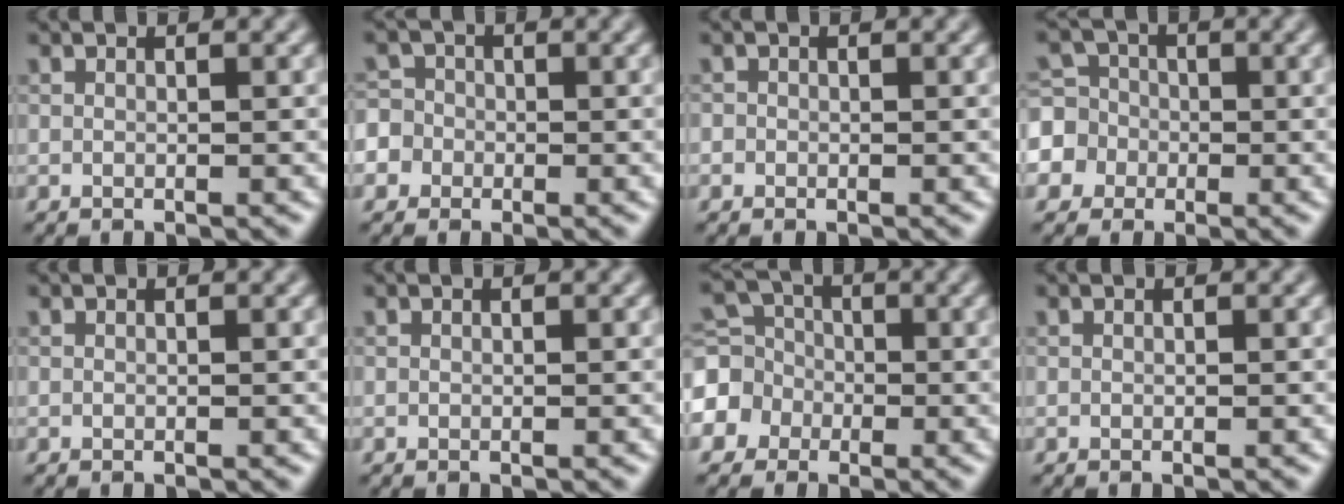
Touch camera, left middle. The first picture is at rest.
{"total": 6.5, "force": [-2.4, 5.8, 1.5], "torque": [-0.036, 0.008, -0.077]}
{"total": 0.5, "force": [-0.1, 0.5, 0.0], "torque": [0.004, -0.005, -0.003]}
{"total": 7.7, "force": [-1.6, 7.3, 2.0], "torque": [-0.051, 0.016, -0.067]}
{"total": 0.0}
{"total": 0.0}
{"total": 6.0, "force": [-1.5, 5.6, 1.7], "torque": [-0.029, 0.013, -0.060]}
{"total": 0.0}